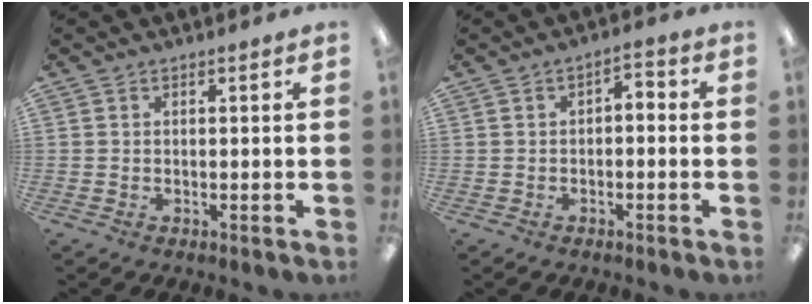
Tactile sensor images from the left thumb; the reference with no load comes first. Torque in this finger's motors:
{"motor_torque": [-0.40, 0.40, 0.06, 0.40, -0.02]}